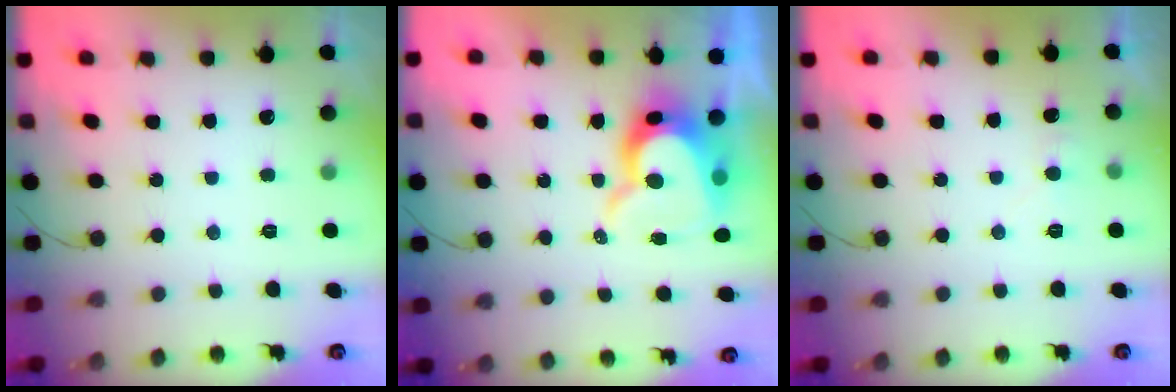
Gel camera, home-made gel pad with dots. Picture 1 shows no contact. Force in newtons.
{"total": 13.0, "press": 13.0, "slide": 1.1}
{"total": 4.2, "press": 4.2, "slide": 0.4}